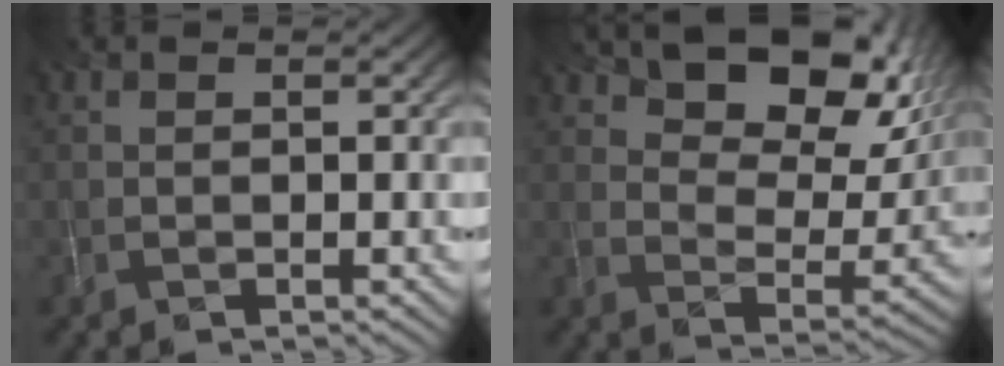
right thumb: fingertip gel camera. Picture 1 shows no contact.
{"total": 13.5, "force": [7.6, 7.1, 8.5], "torque": [-0.135, -0.009, 0.126]}